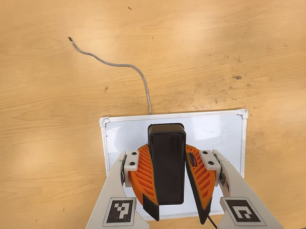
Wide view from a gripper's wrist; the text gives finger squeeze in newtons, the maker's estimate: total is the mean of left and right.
{"total": 10.5, "left": 9.5, "right": 11.5}